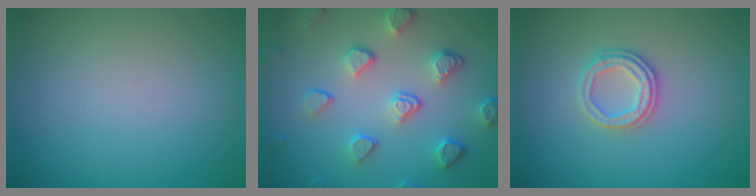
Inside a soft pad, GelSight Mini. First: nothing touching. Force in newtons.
{"total": 5.0, "press": 3.8, "slide": 3.3}
{"total": 2.5, "press": 2.4, "slide": 0.6}